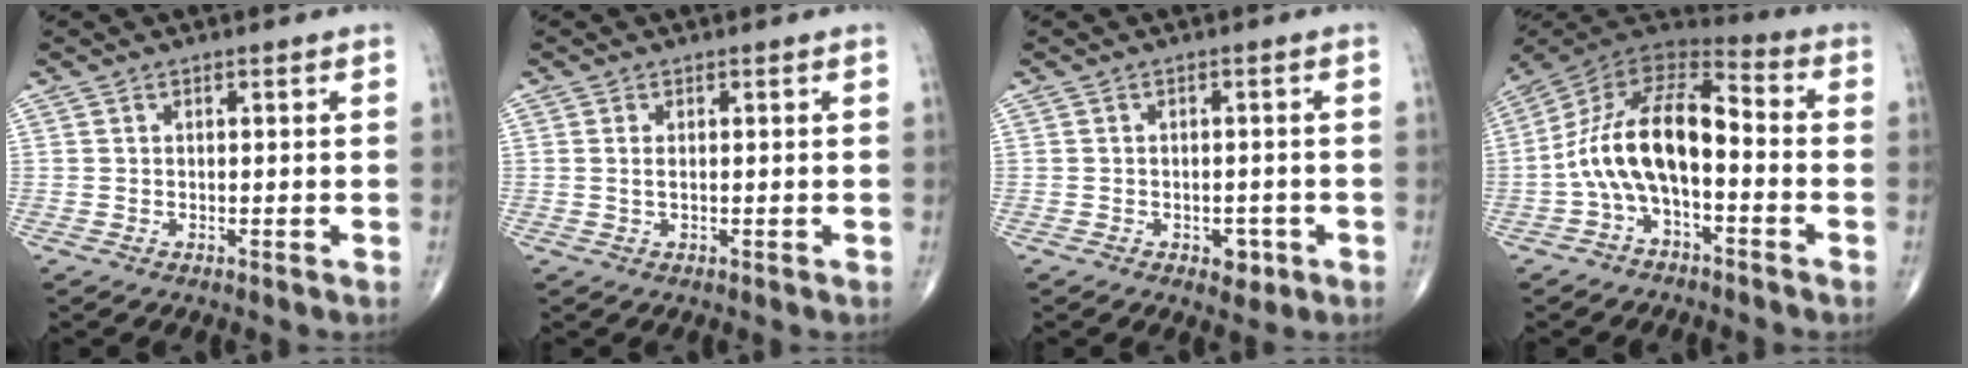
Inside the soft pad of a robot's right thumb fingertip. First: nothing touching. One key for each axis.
{"total": 1.0, "fx": 0.2, "fy": 0.3, "fz": 1.0, "tx": -0.024, "ty": 0.000, "tz": 0.005}
{"total": 2.9, "fx": -1.3, "fy": 1.9, "fz": 1.8, "tx": -0.010, "ty": 0.004, "tz": -0.014}
{"total": 15.1, "fx": -2.8, "fy": 7.3, "fz": 12.9, "tx": -0.230, "ty": 0.063, "tz": -0.061}